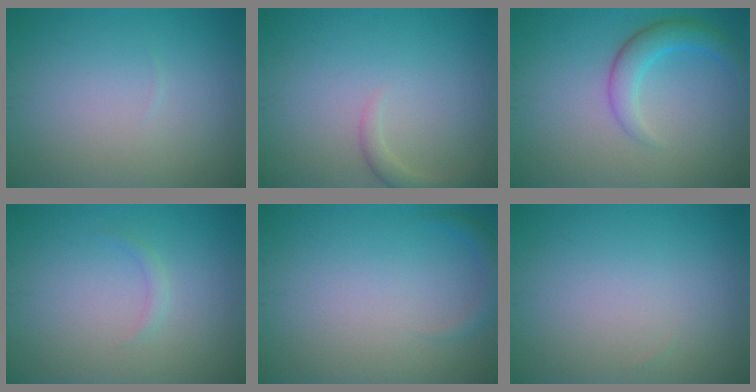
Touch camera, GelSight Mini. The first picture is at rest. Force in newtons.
{"total": 1.5, "press": 1.5, "slide": 0.2}
{"total": 3.2, "press": 3.2, "slide": 0.1}
{"total": 0.8, "press": 0.8, "slide": 0.0}
{"total": 1.2, "press": 1.2, "slide": 0.2}
{"total": 0.0}